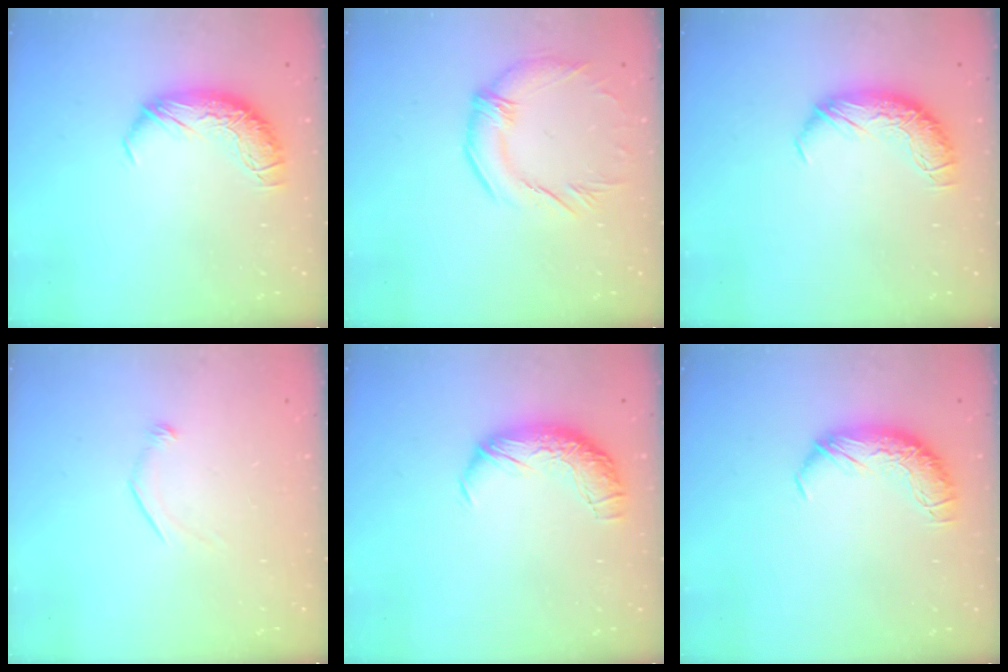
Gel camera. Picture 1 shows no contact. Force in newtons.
{"total": 2.9, "press": 2.5, "slide": 1.5}
{"total": 0.0}
{"total": 7.8, "press": 7.8, "slide": 0.6}
{"total": 1.5, "press": 0.9, "slide": 1.2}
{"total": 0.0}